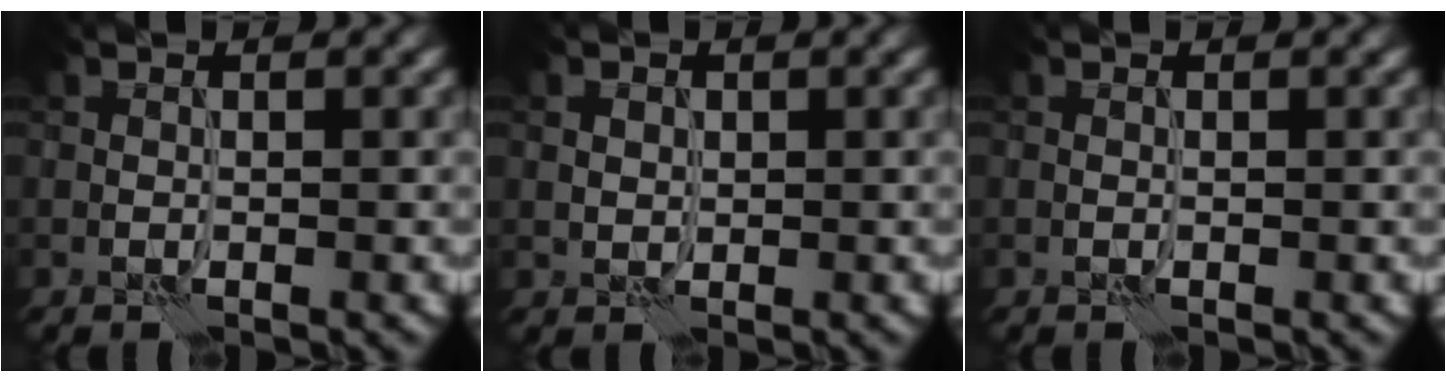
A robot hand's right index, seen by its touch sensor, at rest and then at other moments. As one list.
[{"total": 0.8, "force": [0.3, 0.7, 0.2], "torque": [-0.005, -0.003, 0.008]}, {"total": 0.0}]